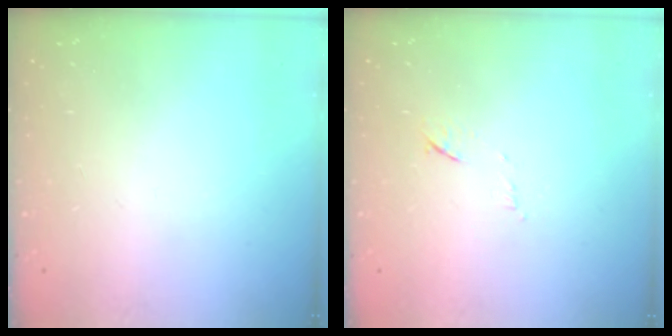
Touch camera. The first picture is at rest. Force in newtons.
{"total": 6.2, "press": 6.2, "slide": 0.9}